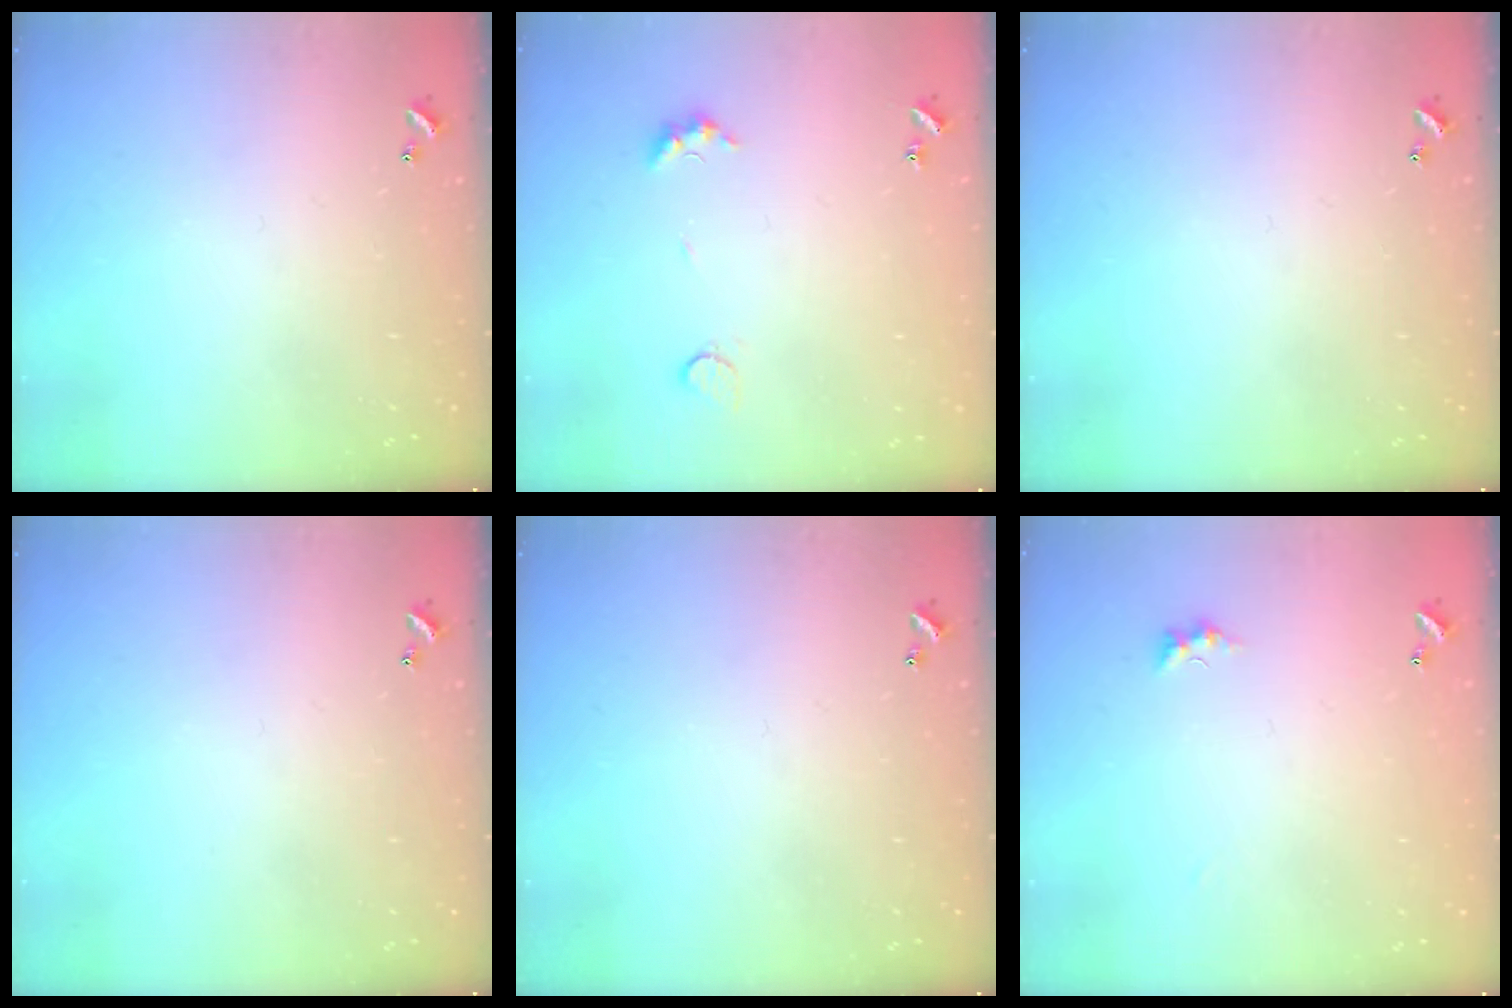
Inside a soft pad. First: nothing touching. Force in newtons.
{"total": 3.9, "press": 3.9, "slide": 0.6}
{"total": 0.0}
{"total": 0.0}
{"total": 0.0}
{"total": 0.9, "press": 0.7, "slide": 0.5}